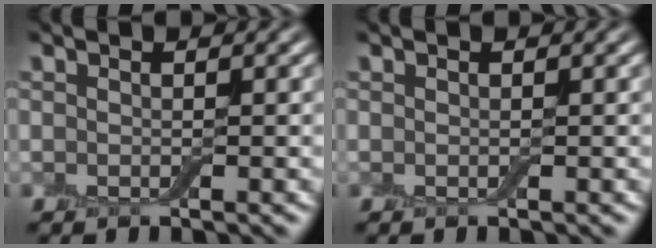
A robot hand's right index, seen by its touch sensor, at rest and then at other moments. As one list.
[{"total": 0.0}]